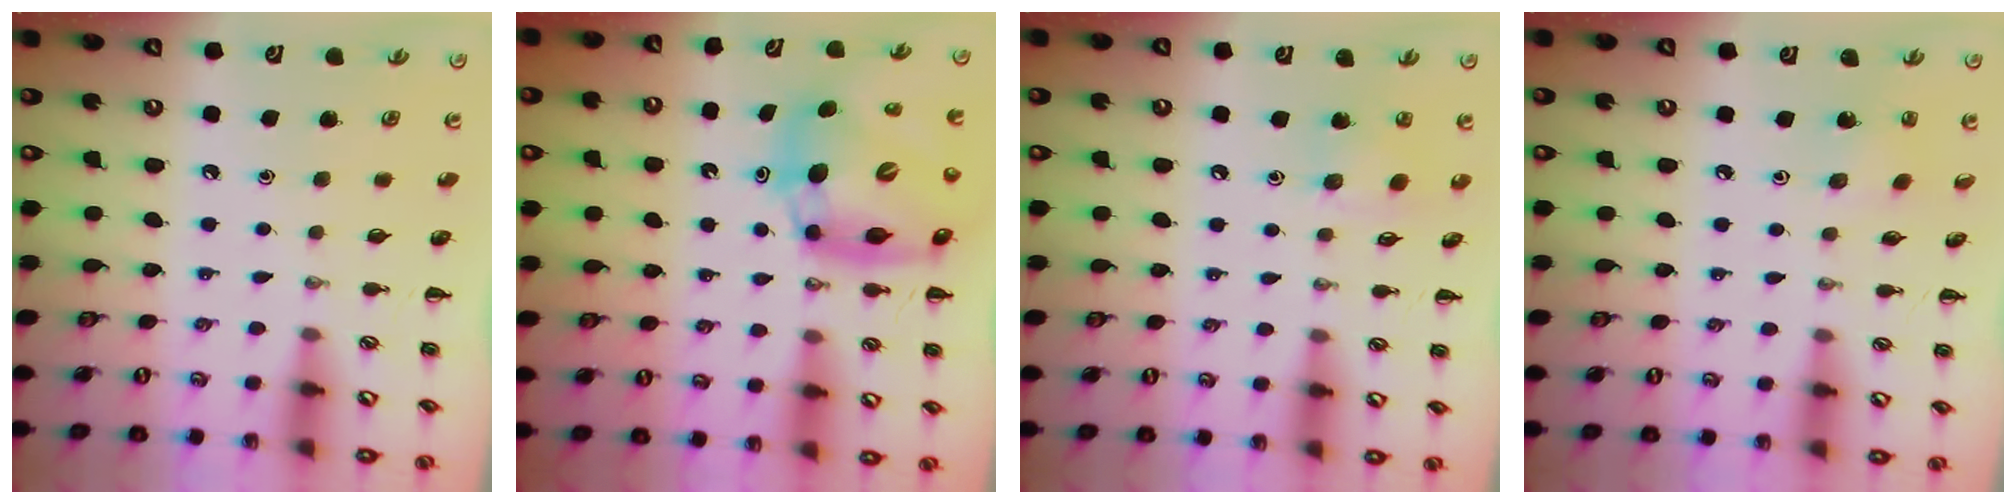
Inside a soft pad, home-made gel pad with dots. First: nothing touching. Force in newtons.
{"total": 12.3, "press": 11.8, "slide": 3.5}
{"total": 6.0, "press": 6.0, "slide": 0.7}
{"total": 1.8, "press": 1.7, "slide": 0.7}